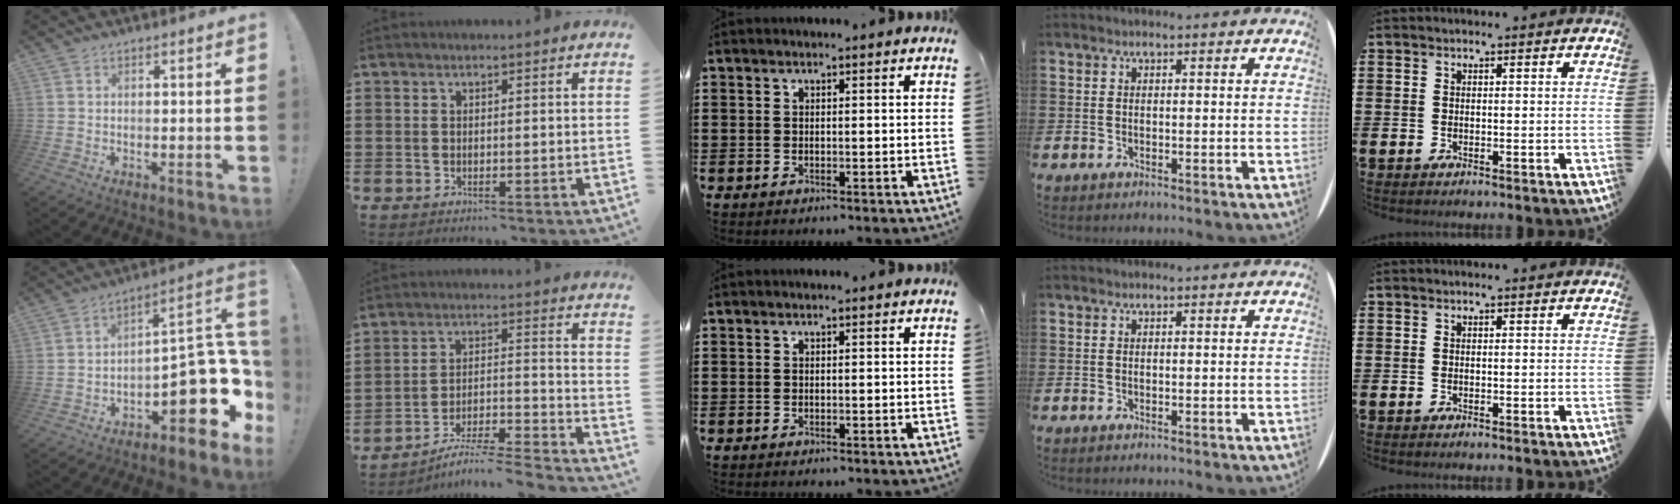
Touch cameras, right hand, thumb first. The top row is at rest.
{"thumb": {"total": 15.2, "force": [-4.2, 7.3, 12.7], "torque": [-0.142, 0.012, -0.058]}, "index": {"total": 5.3, "force": [-4.5, 0.1, 2.8], "torque": [-0.045, -0.014, -0.093]}}